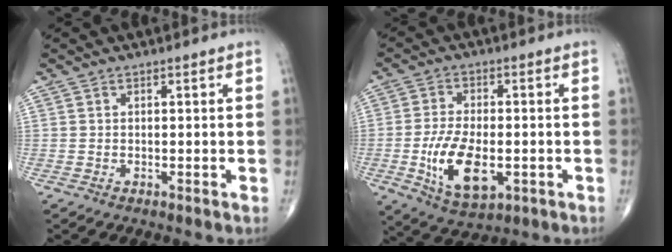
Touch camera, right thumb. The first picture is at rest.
{"total": 12.0, "force": [-2.8, 6.1, 9.9], "torque": [-0.176, -0.003, -0.040]}